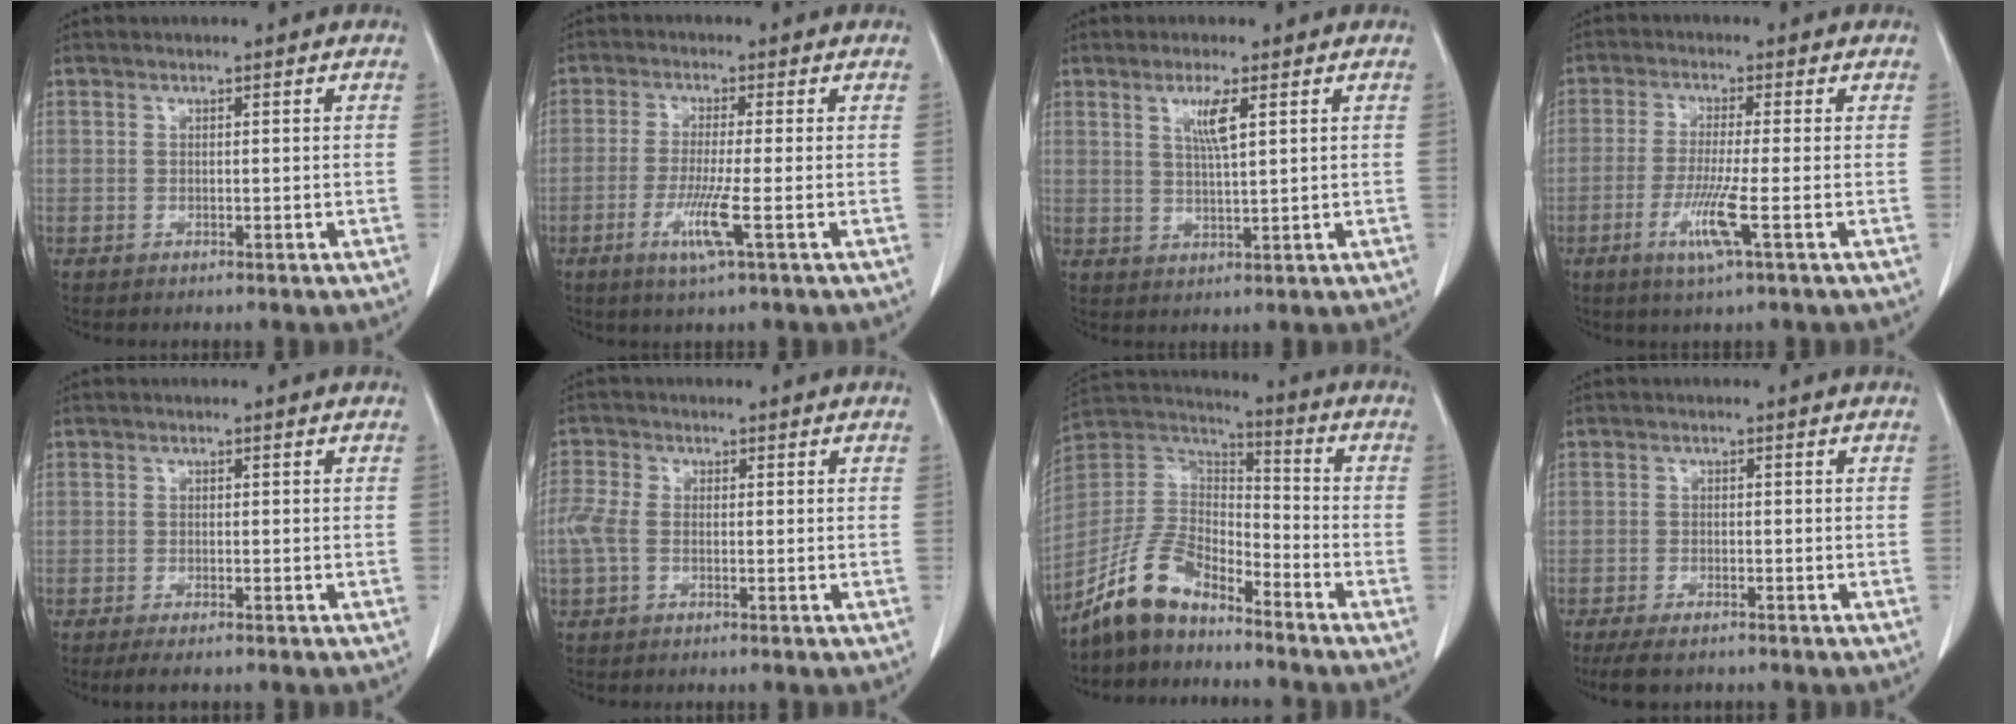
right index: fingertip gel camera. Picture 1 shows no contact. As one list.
[{"total": 5.8, "force": [-2.2, -0.7, 5.4], "torque": [-0.110, -0.019, -0.043]}, {"total": 4.1, "force": [1.8, 0.1, 3.7], "torque": [-0.071, -0.005, 0.034]}, {"total": 6.3, "force": [-2.4, -0.7, 5.8], "torque": [-0.119, -0.020, -0.048]}, {"total": 3.2, "force": [-2.6, 0.5, 1.8], "torque": [-0.028, -0.008, -0.037]}, {"total": 4.3, "force": [-0.7, 2.6, 3.3], "torque": [-0.108, 0.011, -0.018]}, {"total": 11.2, "force": [-9.1, 4.0, 5.2], "torque": [-0.117, 0.021, -0.179]}, {"total": 4.9, "force": [-3.9, 1.4, 2.5], "torque": [-0.041, -0.010, -0.062]}]